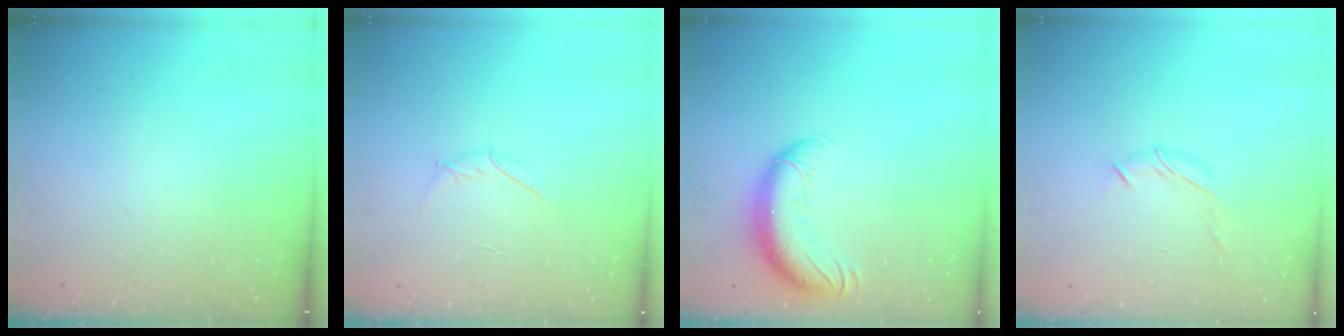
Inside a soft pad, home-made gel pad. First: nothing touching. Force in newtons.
{"total": 3.6, "press": 3.5, "slide": 0.9}
{"total": 13.4, "press": 13.0, "slide": 3.2}
{"total": 7.1, "press": 7.0, "slide": 1.5}